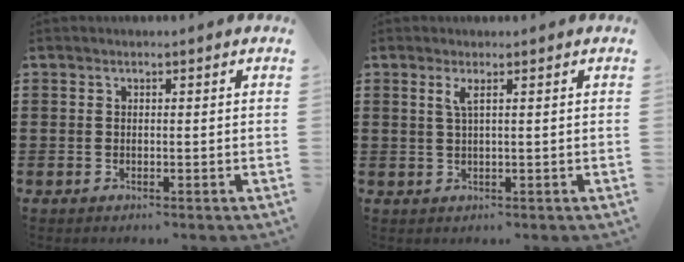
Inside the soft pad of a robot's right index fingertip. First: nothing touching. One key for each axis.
{"total": 1.8, "fx": 0.7, "fy": 0.0, "fz": 1.6, "tx": -0.035, "ty": -0.001, "tz": 0.011}